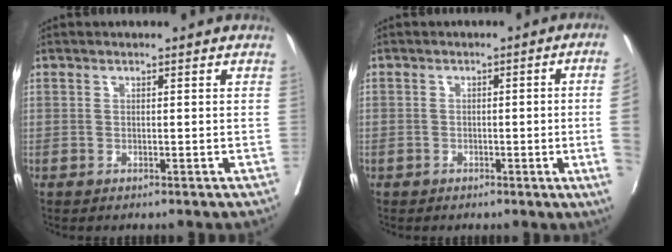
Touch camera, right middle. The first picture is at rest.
{"total": 6.4, "force": [-1.1, -1.1, 6.3], "torque": [-0.069, -0.003, -0.017]}